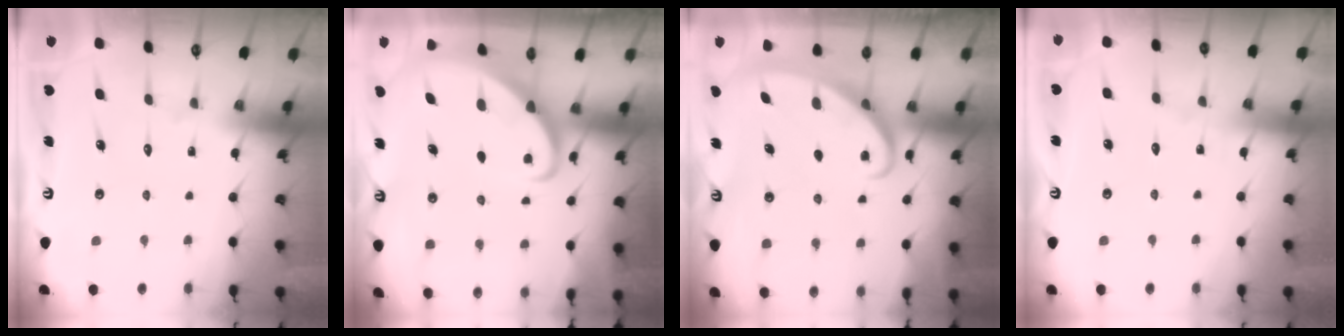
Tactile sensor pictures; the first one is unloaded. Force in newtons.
{"total": 3.2, "press": 3.2, "slide": 0.4}
{"total": 2.6, "press": 2.6, "slide": 0.3}
{"total": 2.0, "press": 2.0, "slide": 0.2}